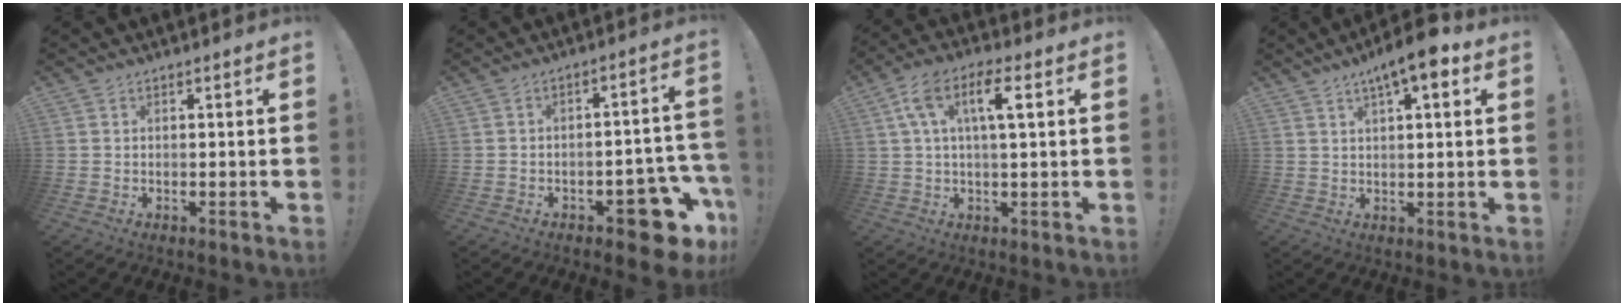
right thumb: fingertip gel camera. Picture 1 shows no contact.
{"total": 12.5, "force": [-7.4, 5.2, 8.7], "torque": [-0.083, 0.049, -0.113]}
{"total": 9.5, "force": [2.5, 2.9, 8.7], "torque": [-0.143, 0.007, 0.039]}
{"total": 7.9, "force": [4.4, 1.8, 6.3], "torque": [-0.099, -0.020, 0.072]}